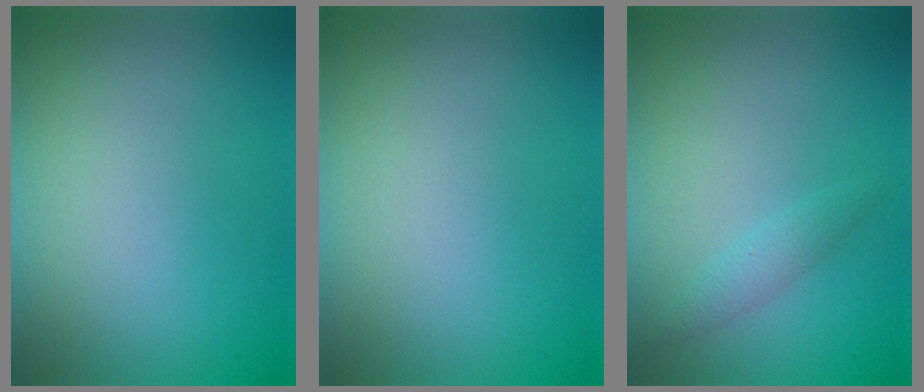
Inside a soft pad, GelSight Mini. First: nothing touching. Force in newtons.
{"total": 0.0}
{"total": 1.2, "press": 1.2, "slide": 0.1}